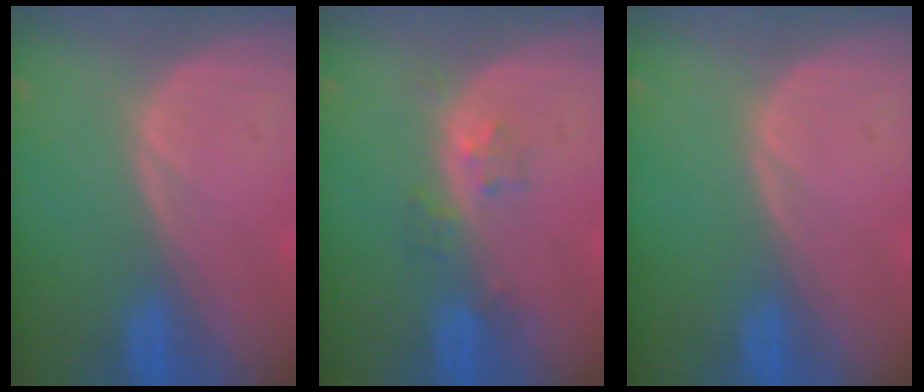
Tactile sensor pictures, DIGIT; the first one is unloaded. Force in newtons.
{"total": 2.6, "press": 2.6, "slide": 0.2}
{"total": 0.0}